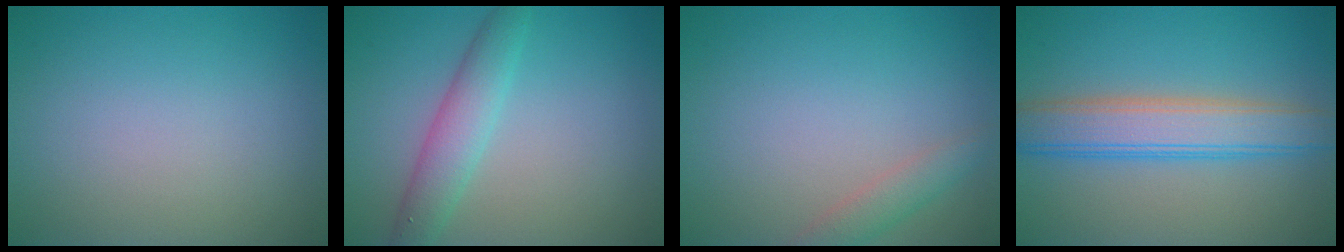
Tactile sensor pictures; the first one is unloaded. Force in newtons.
{"total": 3.4, "press": 3.4, "slide": 0.1}
{"total": 1.9, "press": 1.9, "slide": 0.1}
{"total": 5.6, "press": 5.6, "slide": 0.1}